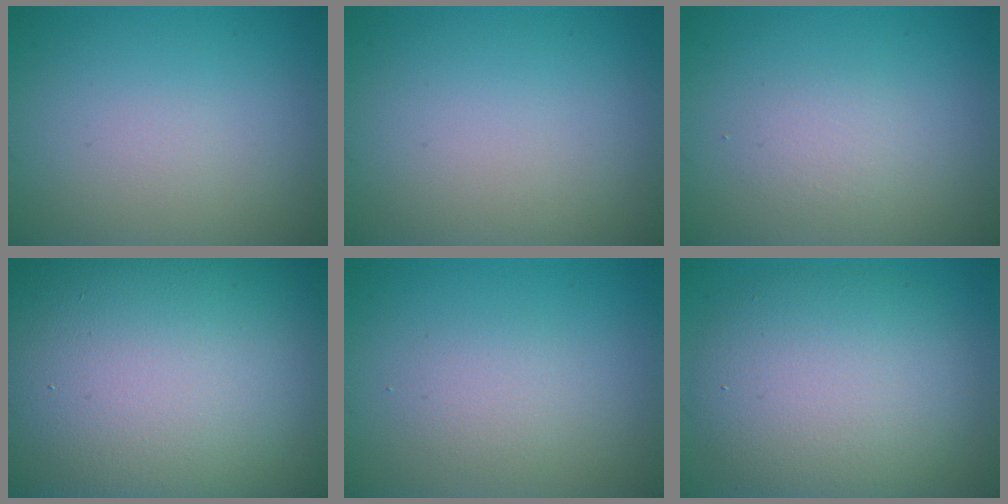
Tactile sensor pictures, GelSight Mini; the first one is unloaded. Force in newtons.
{"total": 0.0}
{"total": 1.4, "press": 1.4, "slide": 0.1}
{"total": 26.9, "press": 26.9, "slide": 1.3}
{"total": 1.7, "press": 1.7, "slide": 0.0}
{"total": 8.7, "press": 8.7, "slide": 0.7}